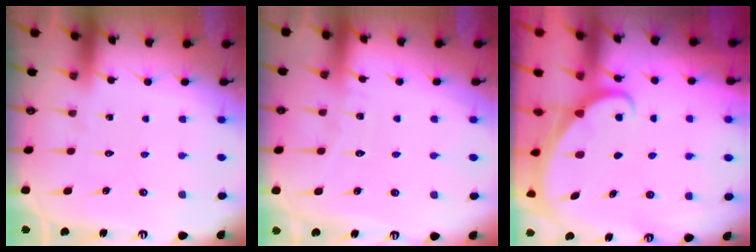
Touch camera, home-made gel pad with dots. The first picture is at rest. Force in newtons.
{"total": 4.7, "press": 4.7, "slide": 0.5}
{"total": 1.6, "press": 1.6, "slide": 0.0}